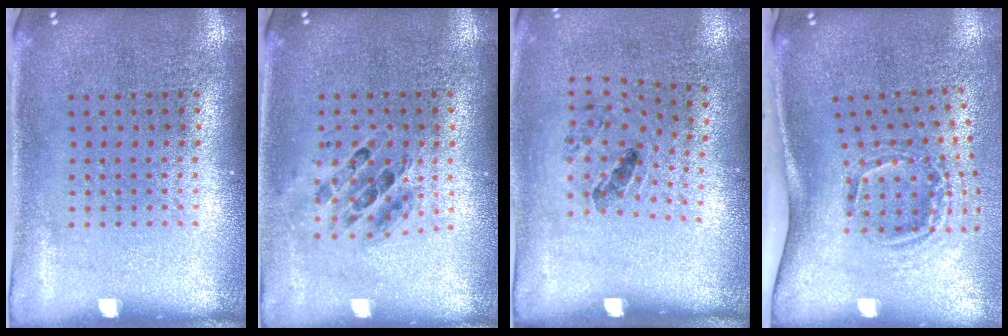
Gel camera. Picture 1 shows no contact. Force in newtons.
{"total": 0.6, "press": 0.6, "slide": 0.1}
{"total": 1.2, "press": 0.7, "slide": 0.9}
{"total": 2.1, "press": 1.3, "slide": 1.6}